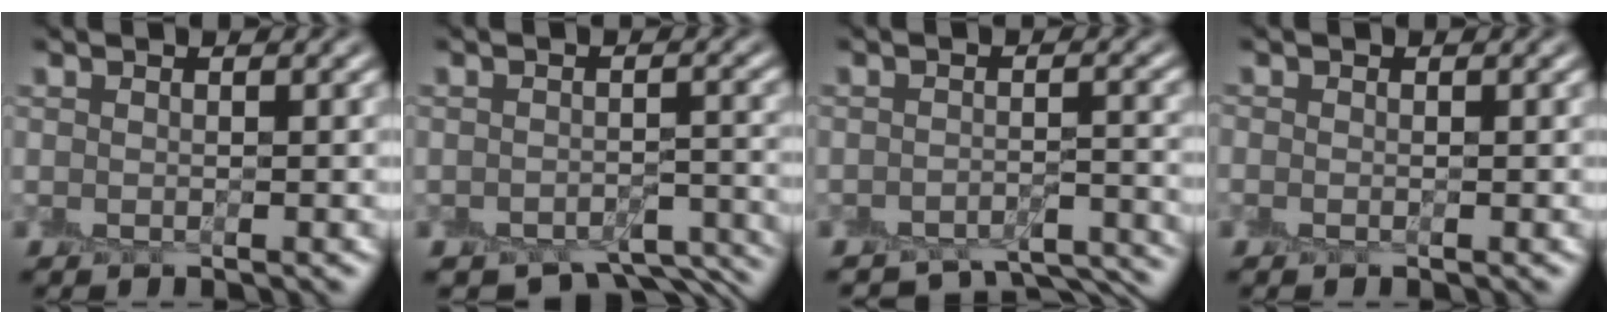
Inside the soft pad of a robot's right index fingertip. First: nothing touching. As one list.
[{"total": 6.2, "force": [-5.1, 2.5, 2.6], "torque": [-0.028, -0.014, -0.055]}, {"total": 5.0, "force": [-4.7, 1.0, 1.4], "torque": [-0.016, -0.007, -0.059]}, {"total": 0.5, "force": [-0.2, 0.5, 0.1], "torque": [-0.002, 0.000, -0.004]}]